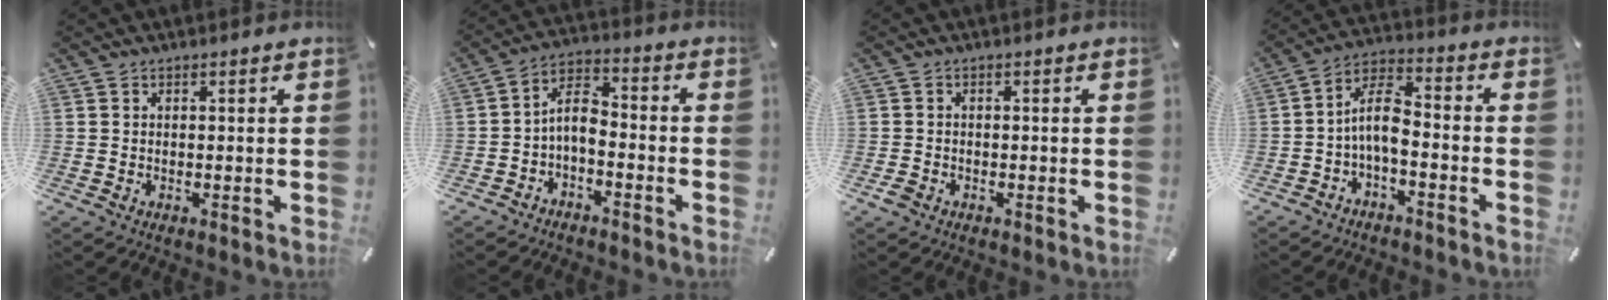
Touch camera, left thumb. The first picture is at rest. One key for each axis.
{"total": 7.1, "fx": -2.4, "fy": 3.9, "fz": 5.5, "tx": -0.114, "ty": 0.009, "tz": -0.044}
{"total": 1.5, "fx": -0.8, "fy": 1.0, "fz": 0.8, "tx": -0.012, "ty": 0.004, "tz": -0.015}
{"total": 9.0, "fx": -2.8, "fy": 4.1, "fz": 7.4, "tx": -0.150, "ty": 0.007, "tz": -0.051}